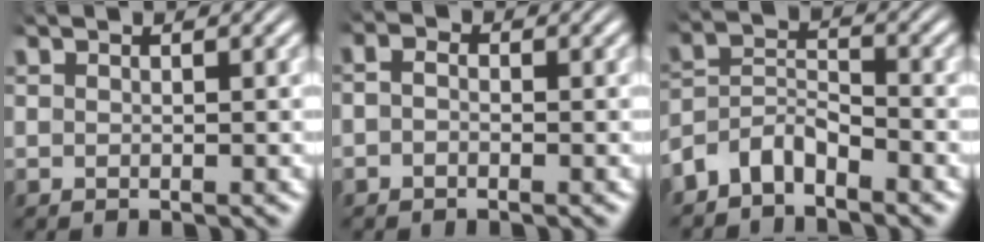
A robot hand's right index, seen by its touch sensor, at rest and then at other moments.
{"total": 1.3, "force": [-0.5, 1.0, 0.7], "torque": [-0.016, -0.004, -0.012]}
{"total": 5.0, "force": [-3.4, 3.1, 2.1], "torque": [-0.040, -0.013, -0.061]}